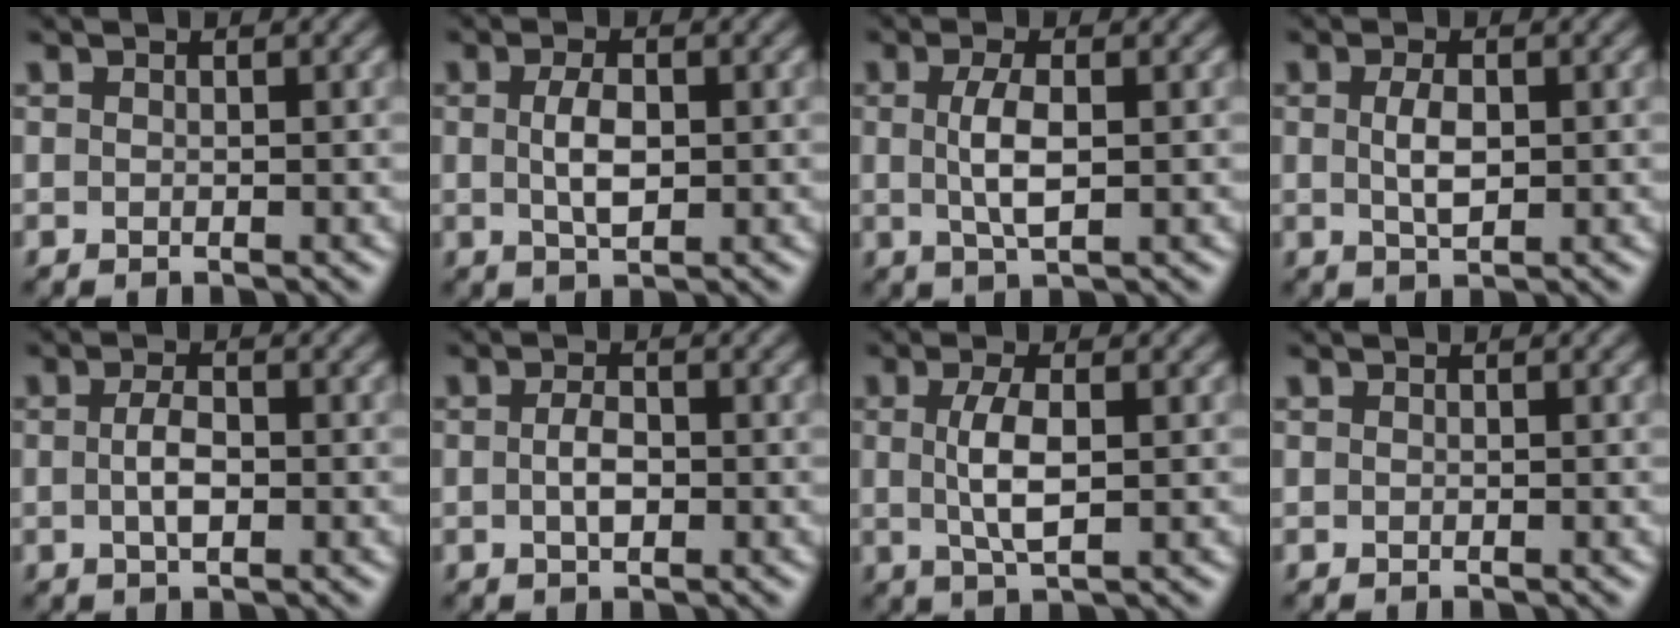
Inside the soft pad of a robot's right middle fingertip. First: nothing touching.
{"total": 2.8, "force": [0.1, 1.3, 2.5], "torque": [-0.055, -0.001, 0.004]}
{"total": 3.2, "force": [0.2, 0.9, 3.0], "torque": [-0.065, 0.002, 0.003]}
{"total": 2.4, "force": [0.2, 1.1, 2.2], "torque": [-0.049, -0.001, 0.005]}
{"total": 2.3, "force": [-0.2, 1.0, 2.0], "torque": [-0.043, -0.001, -0.005]}
{"total": 2.0, "force": [-0.2, 1.0, 1.7], "torque": [-0.035, 0.001, -0.005]}
{"total": 3.5, "force": [0.2, 1.0, 3.3], "torque": [-0.071, 0.002, 0.005]}
{"total": 0.0}